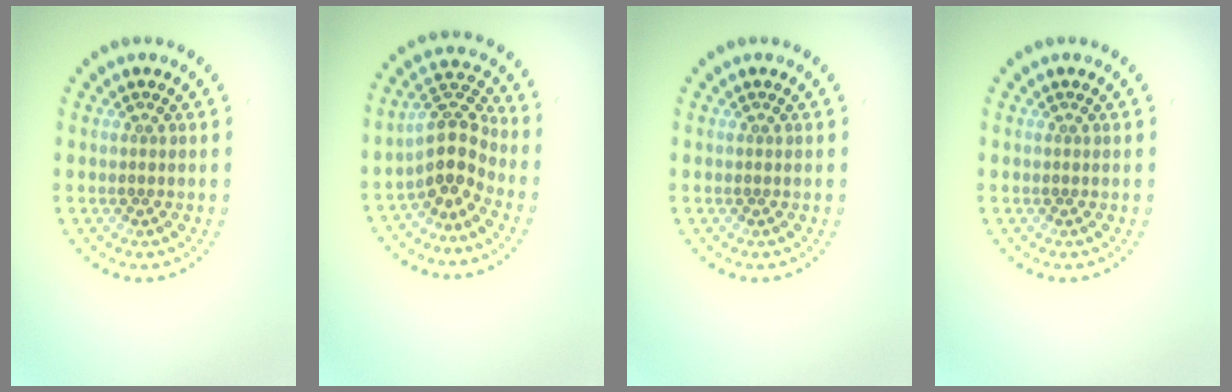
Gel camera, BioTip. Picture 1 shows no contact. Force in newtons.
{"total": 3.8, "press": 3.2, "slide": 2.2}
{"total": 0.0}
{"total": 0.0}